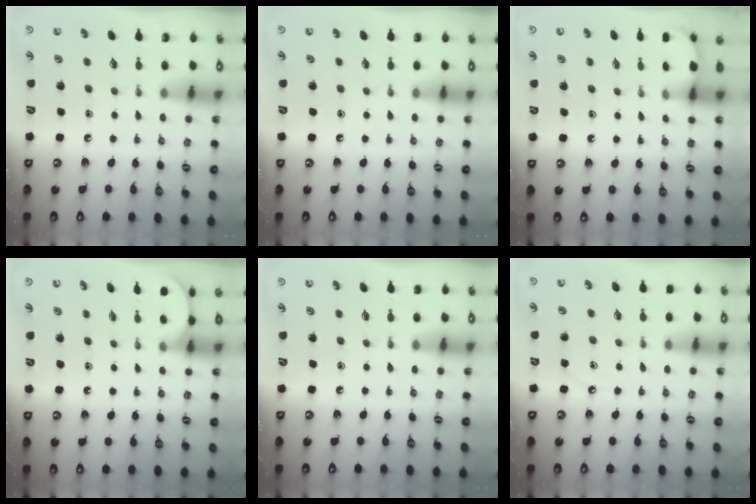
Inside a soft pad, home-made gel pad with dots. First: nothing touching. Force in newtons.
{"total": 0.0}
{"total": 1.3, "press": 1.3, "slide": 0.1}
{"total": 1.1, "press": 1.1, "slide": 0.1}
{"total": 0.0}
{"total": 3.9, "press": 3.9, "slide": 0.4}